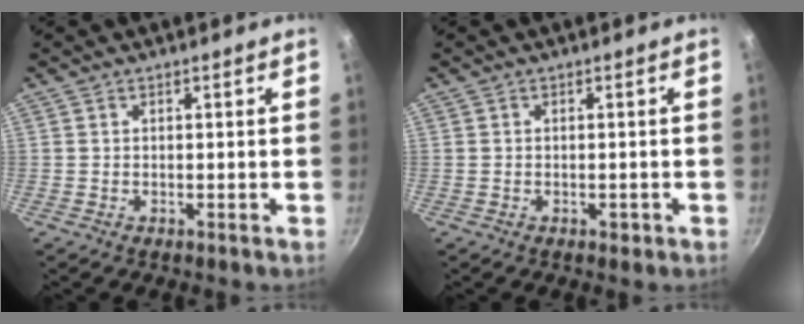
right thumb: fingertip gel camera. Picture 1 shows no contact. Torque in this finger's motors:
{"motor_torque": [0.03, 0.23, -0.06, -0.56, 0.11]}